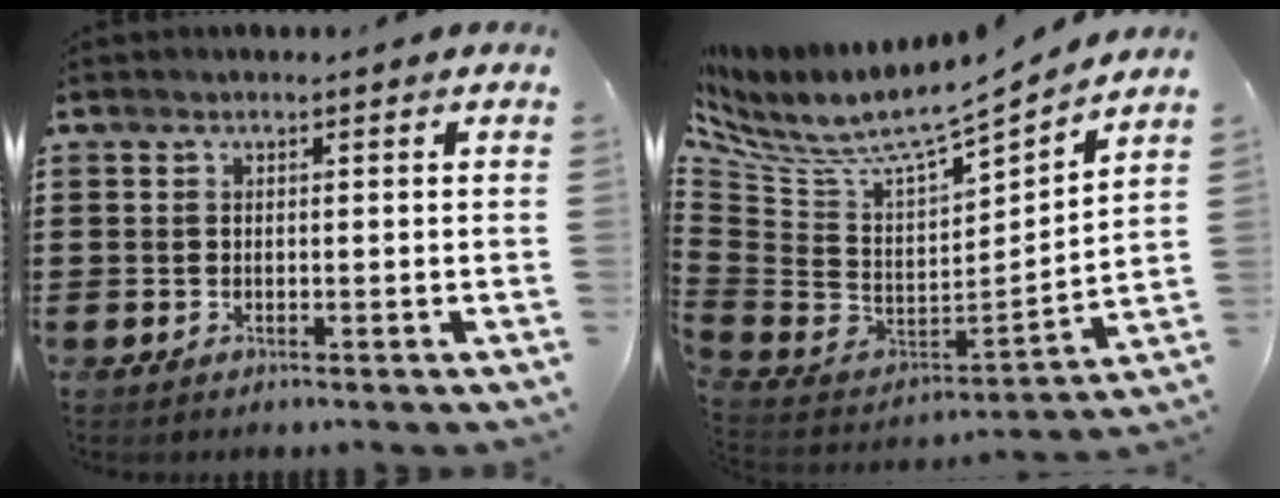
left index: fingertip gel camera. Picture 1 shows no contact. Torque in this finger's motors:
{"motor_torque": [2.14, 0.00, 0.95, 0.21]}